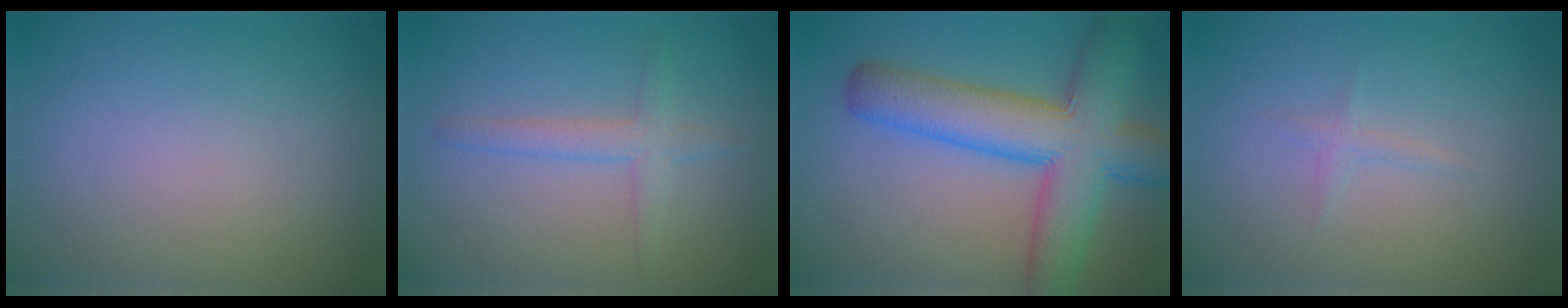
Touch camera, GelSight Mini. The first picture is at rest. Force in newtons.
{"total": 2.3, "press": 2.3, "slide": 0.1}
{"total": 9.9, "press": 9.9, "slide": 0.4}
{"total": 0.8, "press": 0.8, "slide": 0.1}